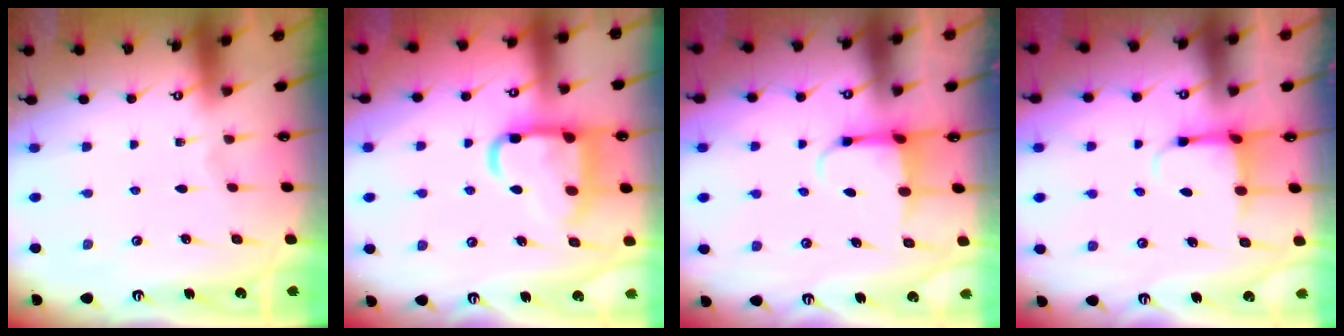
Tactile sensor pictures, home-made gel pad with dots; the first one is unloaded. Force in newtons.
{"total": 15.6, "press": 15.5, "slide": 1.7}
{"total": 3.9, "press": 3.8, "slide": 1.0}
{"total": 3.8, "press": 3.6, "slide": 1.2}